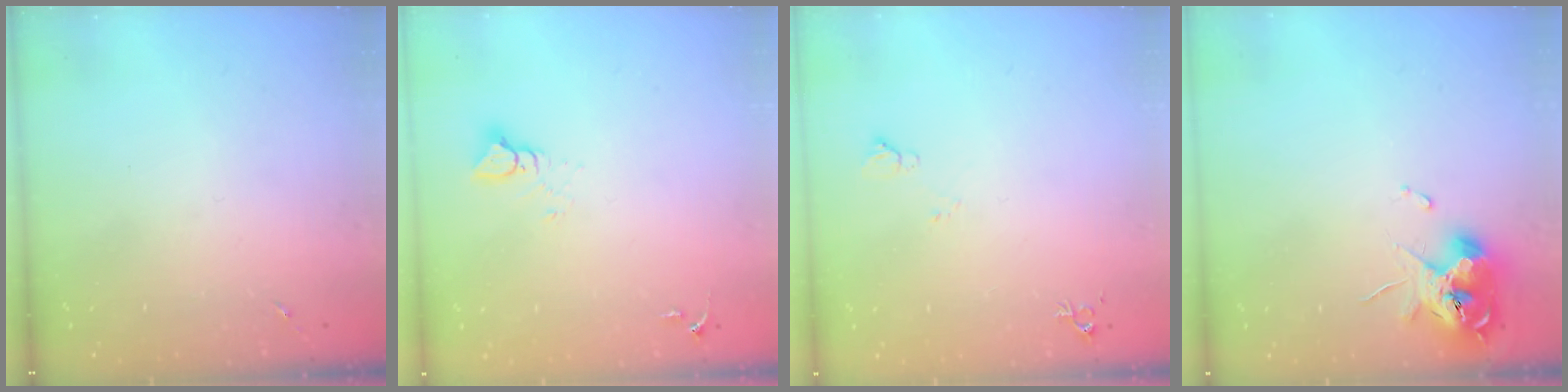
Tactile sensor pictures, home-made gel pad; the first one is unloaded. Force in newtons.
{"total": 4.2, "press": 4.2, "slide": 0.2}
{"total": 5.2, "press": 5.1, "slide": 1.1}
{"total": 11.3, "press": 11.2, "slide": 1.4}